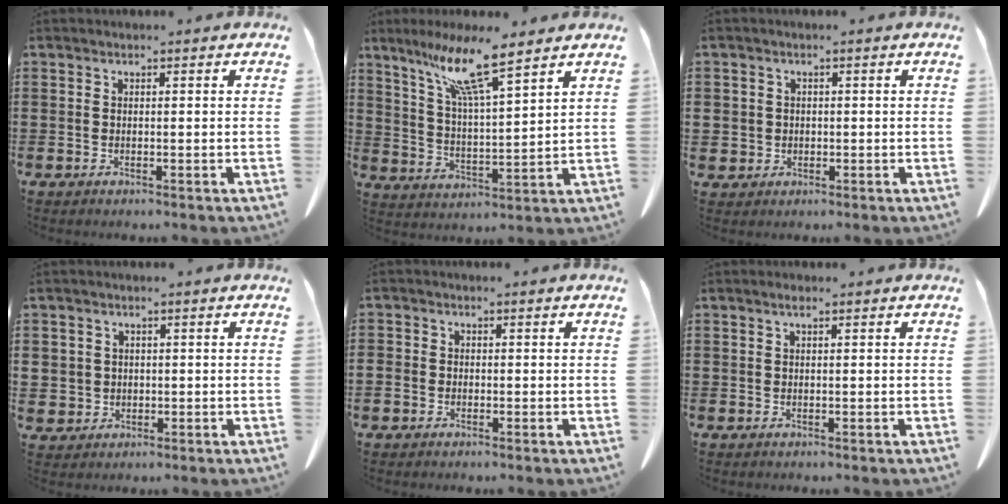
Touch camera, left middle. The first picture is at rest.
{"total": 11.1, "force": [8.2, 1.1, 7.4], "torque": [-0.166, -0.026, 0.140]}
{"total": 1.9, "force": [-0.1, 1.9, 0.1], "torque": [-0.012, 0.008, -0.005]}
{"total": 2.5, "force": [0.2, 2.5, 0.1], "torque": [-0.017, 0.009, 0.000]}
{"total": 1.3, "force": [-0.5, 1.1, 0.3], "torque": [-0.009, 0.004, -0.010]}
{"total": 0.5, "force": [0.2, 0.3, 0.4], "torque": [-0.009, 0.004, 0.004]}